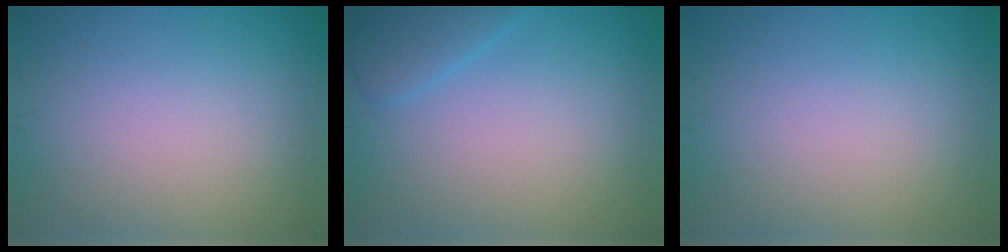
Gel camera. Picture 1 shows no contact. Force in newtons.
{"total": 2.2, "press": 2.2, "slide": 0.1}
{"total": 0.0}